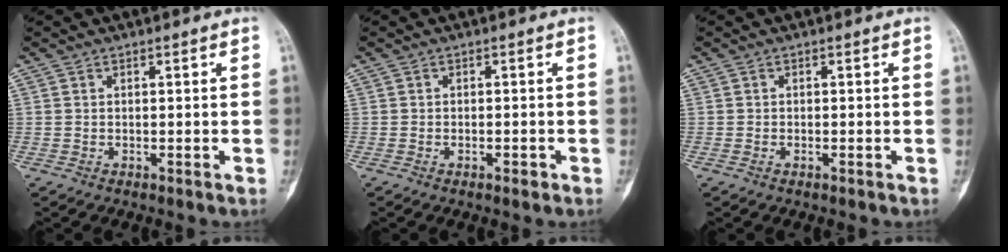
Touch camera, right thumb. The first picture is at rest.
{"total": 1.5, "force": [-0.9, 0.5, 1.1], "torque": [-0.019, 0.006, -0.012]}
{"total": 0.6, "force": [-0.3, 0.2, 0.4], "torque": [-0.008, 0.006, -0.005]}